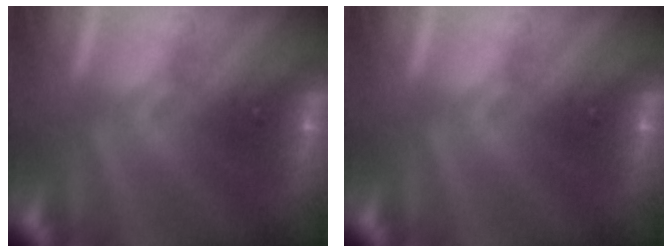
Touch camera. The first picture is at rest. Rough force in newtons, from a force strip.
{"total": 0.0}